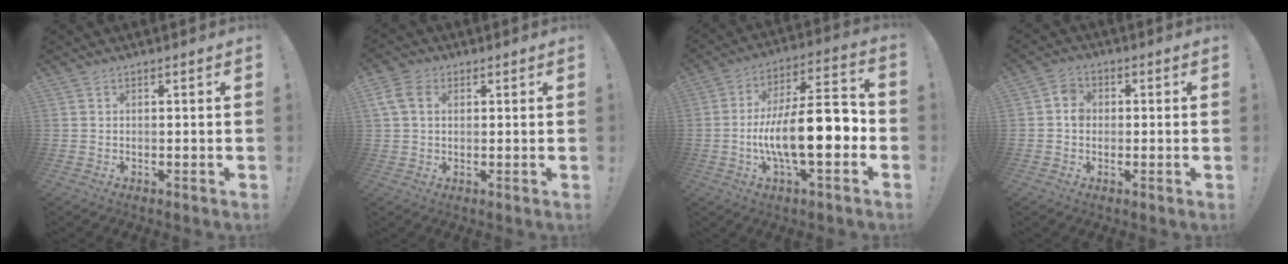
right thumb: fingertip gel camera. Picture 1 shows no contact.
{"total": 7.3, "force": [2.5, 5.2, 4.5], "torque": [-0.098, 0.004, 0.049]}
{"total": 19.1, "force": [-4.6, 5.3, 17.8], "torque": [-0.316, 0.016, -0.076]}
{"total": 4.6, "force": [-0.3, 3.9, 2.4], "torque": [-0.031, 0.012, -0.007]}